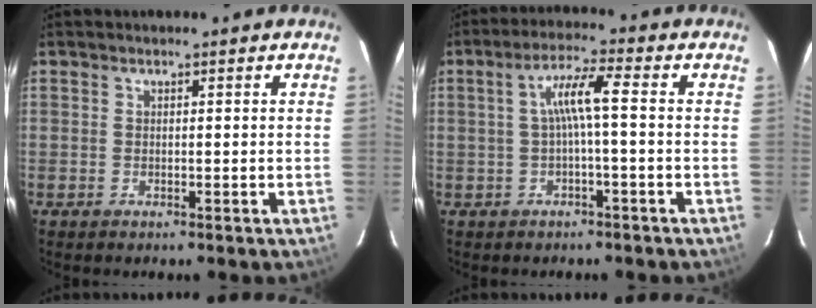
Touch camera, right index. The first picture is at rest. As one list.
[{"total": 5.2, "force": [-0.6, -0.1, 5.1], "torque": [-0.105, 0.010, -0.006]}]